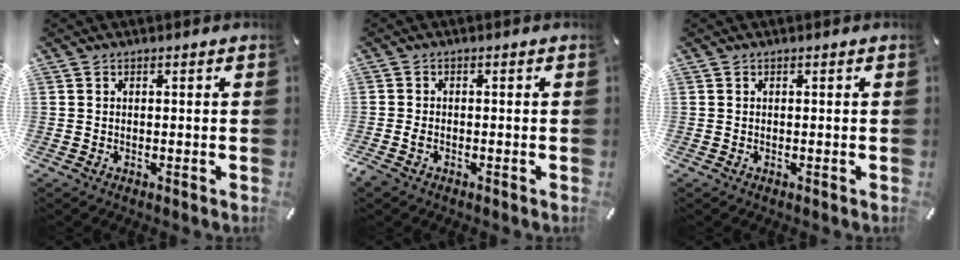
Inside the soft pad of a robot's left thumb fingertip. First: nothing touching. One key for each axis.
{"total": 1.5, "fx": -1.0, "fy": 0.9, "fz": 0.7, "tx": -0.014, "ty": 0.004, "tz": -0.020}
{"total": 0.0}